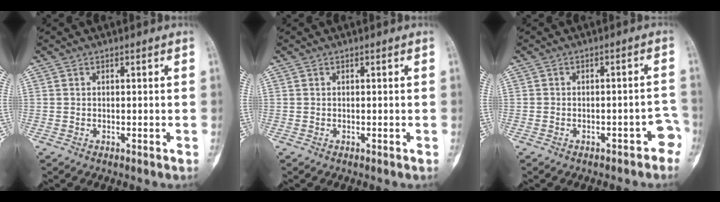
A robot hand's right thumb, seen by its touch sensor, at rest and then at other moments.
{"total": 0.0}
{"total": 4.0, "force": [-2.6, 2.1, 2.2], "torque": [-0.008, 0.044, -0.030]}